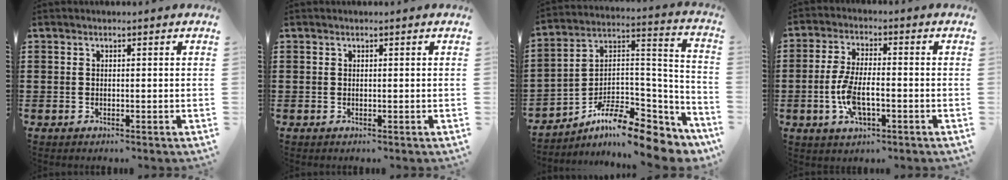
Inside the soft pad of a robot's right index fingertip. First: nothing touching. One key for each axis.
{"total": 0.0}
{"total": 10.6, "fx": -8.3, "fy": 3.2, "fz": 5.7, "tx": -0.095, "ty": 0.015, "tz": -0.157}
{"total": 7.1, "fx": -2.0, "fy": 3.1, "fz": 6.1, "tx": -0.139, "ty": -0.002, "tz": -0.043}